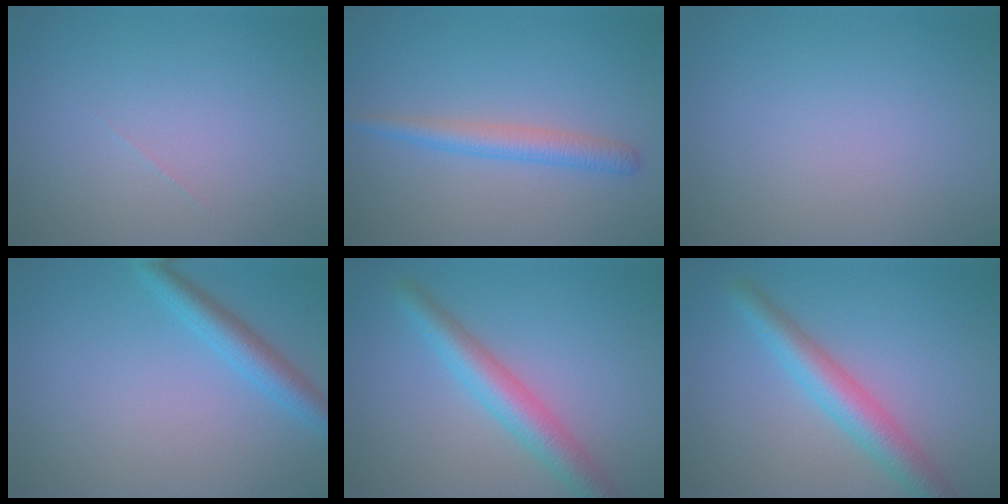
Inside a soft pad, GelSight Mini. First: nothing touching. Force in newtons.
{"total": 2.7, "press": 2.7, "slide": 0.1}
{"total": 0.0}
{"total": 3.0, "press": 2.9, "slide": 0.2}
{"total": 4.5, "press": 4.5, "slide": 0.1}
{"total": 4.5, "press": 4.5, "slide": 0.1}